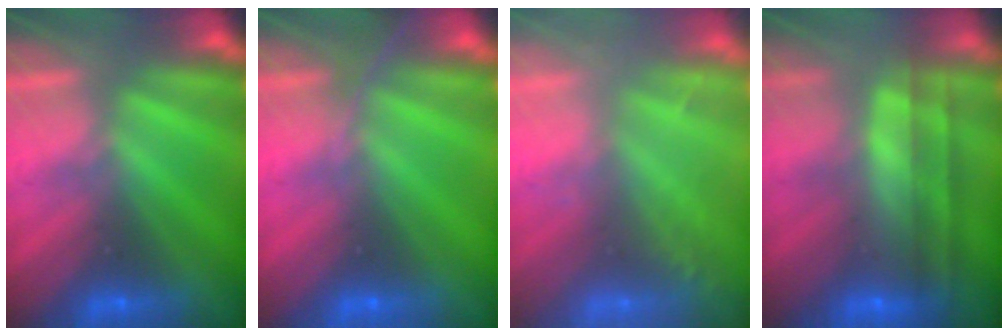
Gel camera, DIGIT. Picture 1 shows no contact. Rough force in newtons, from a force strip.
{"total": 1.9}
{"total": 1.6}
{"total": 6.8}